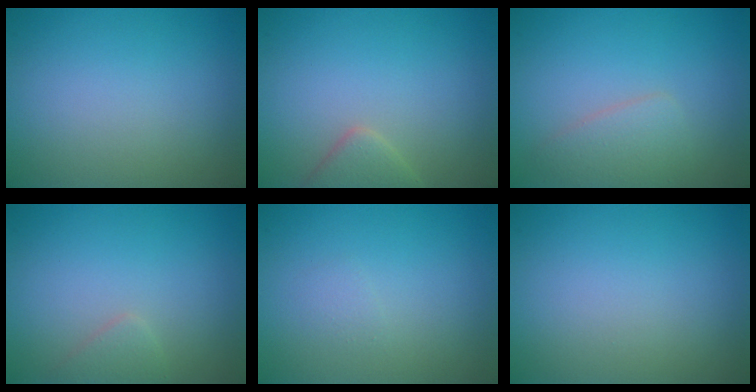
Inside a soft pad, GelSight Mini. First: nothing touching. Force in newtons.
{"total": 2.3, "press": 2.3, "slide": 0.1}
{"total": 2.2, "press": 2.2, "slide": 0.0}
{"total": 1.2, "press": 1.1, "slide": 0.1}
{"total": 0.6, "press": 0.6, "slide": 0.0}
{"total": 0.0}